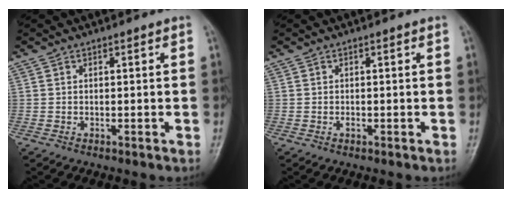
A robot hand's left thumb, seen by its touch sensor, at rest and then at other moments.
{"total": 0.7, "force": [-0.2, 0.4, 0.5], "torque": [-0.006, 0.001, -0.005]}